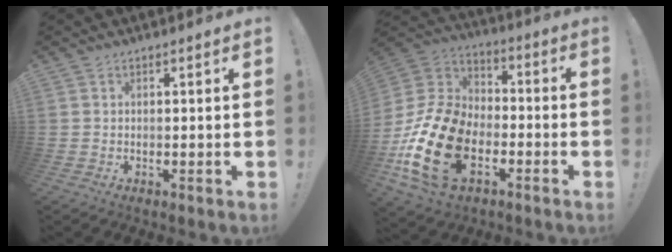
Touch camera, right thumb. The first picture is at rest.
{"total": 25.0, "force": [-8.4, 15.7, 17.5], "torque": [-0.350, 0.056, -0.129]}